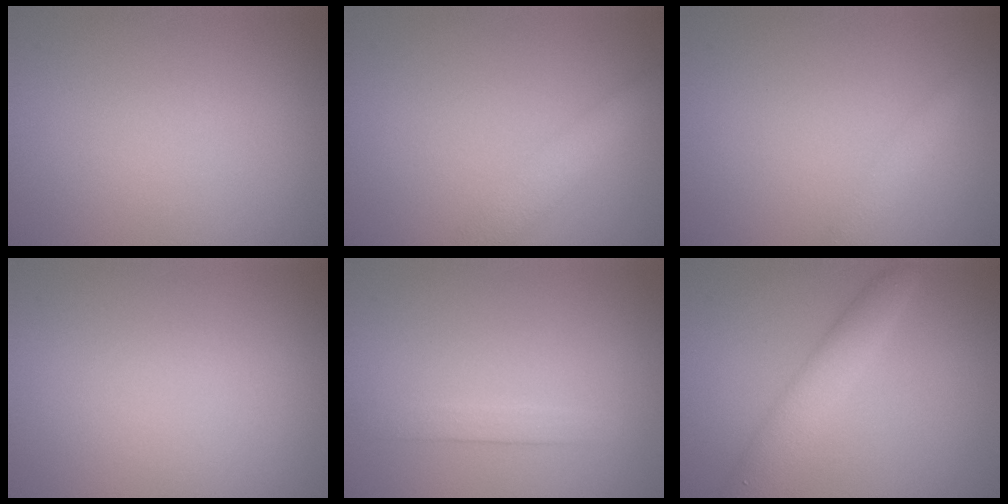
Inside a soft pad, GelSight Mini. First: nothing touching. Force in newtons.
{"total": 2.9, "press": 2.9, "slide": 0.1}
{"total": 1.5, "press": 1.5, "slide": 0.1}
{"total": 0.0}
{"total": 1.5, "press": 1.5, "slide": 0.1}
{"total": 3.2, "press": 3.2, "slide": 0.0}